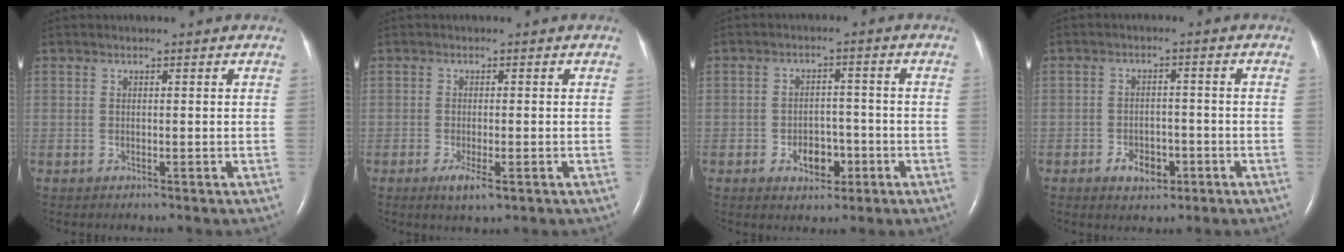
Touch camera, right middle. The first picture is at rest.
{"total": 3.2, "force": [-1.6, 0.7, 2.7], "torque": [-0.050, -0.006, -0.023]}
{"total": 4.7, "force": [-1.9, 3.0, 3.0], "torque": [-0.043, 0.008, -0.025]}
{"total": 4.1, "force": [-2.0, 2.6, 2.5], "torque": [-0.038, 0.004, -0.027]}